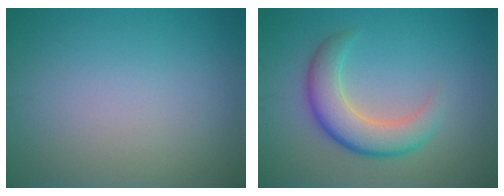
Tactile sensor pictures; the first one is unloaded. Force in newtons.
{"total": 5.2, "press": 5.2, "slide": 0.2}